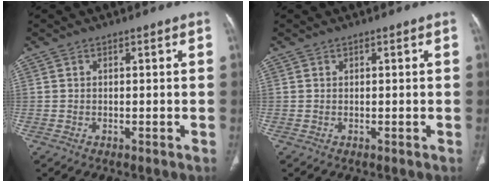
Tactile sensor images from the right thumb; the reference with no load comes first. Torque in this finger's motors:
{"motor_torque": [-0.04, 0.26, 0.22, -0.17, -0.07]}